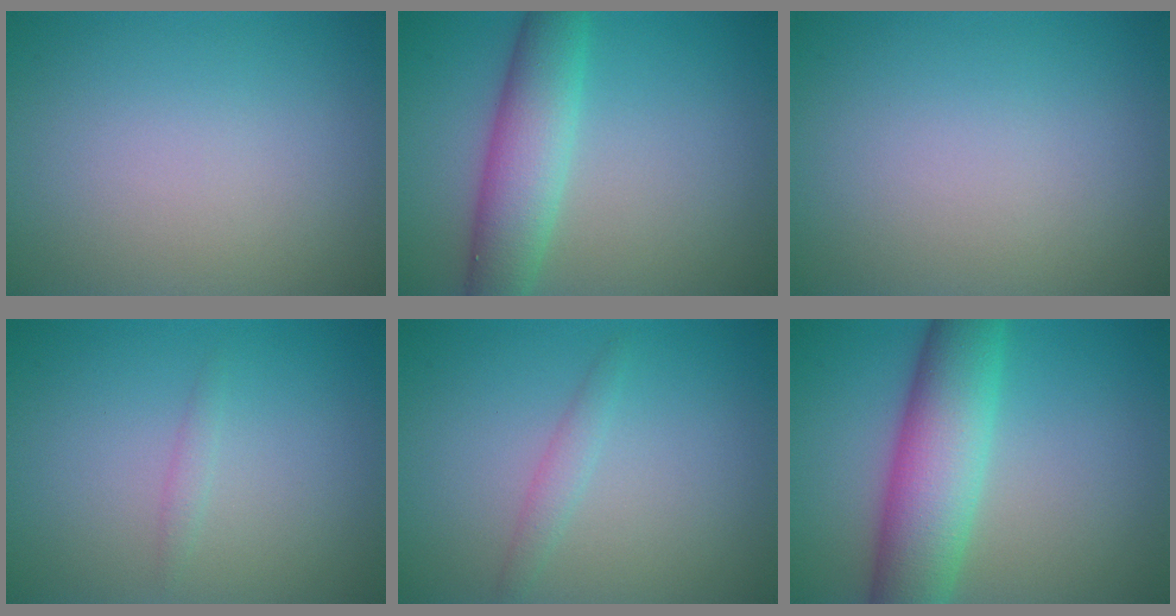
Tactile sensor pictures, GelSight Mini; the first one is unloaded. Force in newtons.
{"total": 5.6, "press": 5.6, "slide": 0.2}
{"total": 0.0}
{"total": 0.7, "press": 0.7, "slide": 0.0}
{"total": 1.2, "press": 1.2, "slide": 0.1}
{"total": 8.3, "press": 8.3, "slide": 0.2}